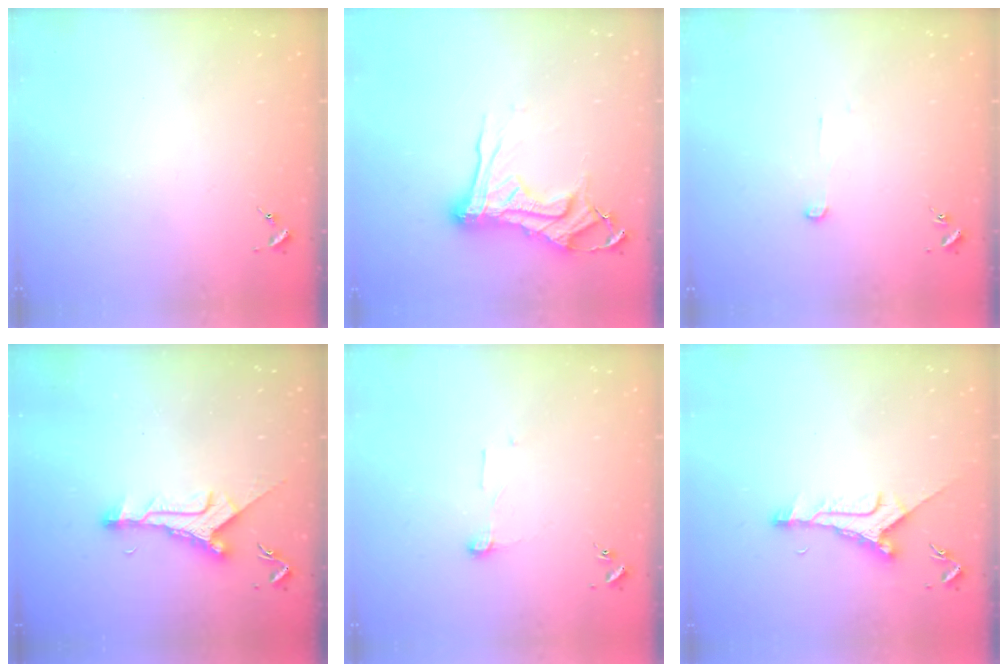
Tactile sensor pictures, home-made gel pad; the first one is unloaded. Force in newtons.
{"total": 15.9, "press": 15.8, "slide": 1.8}
{"total": 3.2, "press": 3.2, "slide": 0.1}
{"total": 9.6, "press": 9.6, "slide": 0.5}
{"total": 5.6, "press": 5.5, "slide": 0.5}
{"total": 8.6, "press": 8.6, "slide": 0.4}